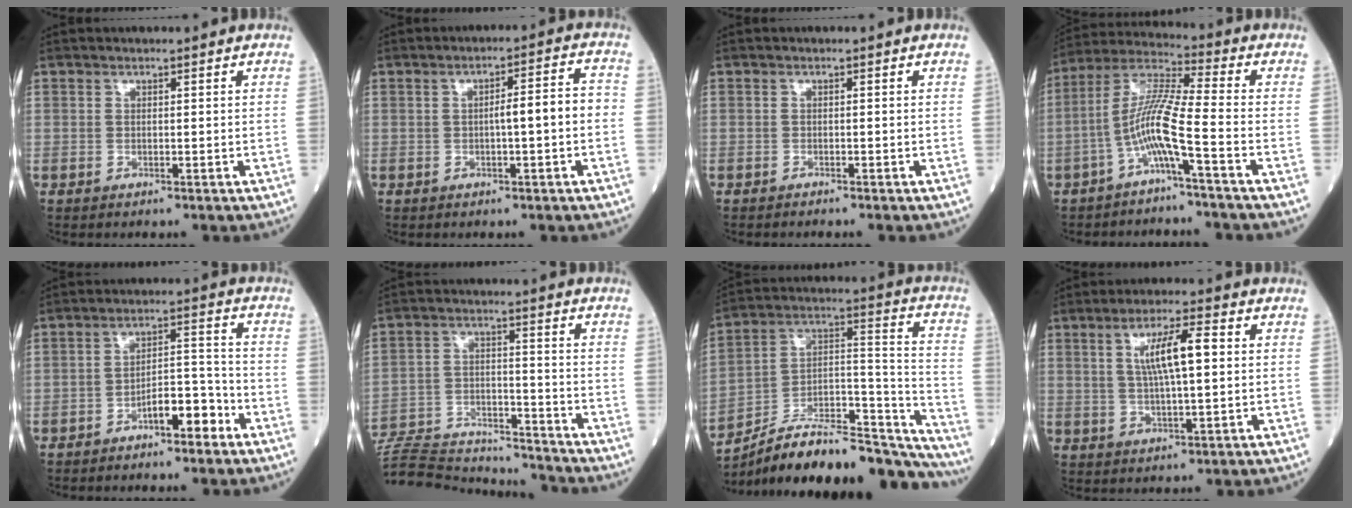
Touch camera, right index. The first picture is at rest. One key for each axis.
{"total": 5.2, "fx": -0.7, "fy": 0.5, "fz": 5.2, "tx": -0.077, "ty": 0.018, "tz": -0.009}
{"total": 0.8, "fx": -0.7, "fy": -0.1, "fz": 0.3, "tx": -0.006, "ty": 0.000, "tz": -0.014}
{"total": 8.9, "fx": -3.6, "fy": -0.5, "fz": 8.2, "tx": -0.169, "ty": 0.014, "tz": -0.076}
{"total": 5.1, "fx": -3.1, "fy": 1.6, "fz": 3.8, "tx": -0.057, "ty": 0.016, "tz": -0.052}
{"total": 20.3, "fx": -19.6, "fy": 2.5, "fz": 4.7, "tx": -0.118, "ty": 0.001, "tz": -0.301}
{"total": 26.3, "fx": -23.3, "fy": 4.6, "fz": 11.1, "tx": -0.129, "ty": 0.038, "tz": -0.362}
{"total": 7.9, "fx": 1.7, "fy": 1.0, "fz": 7.6, "tx": -0.138, "ty": 0.010, "tz": 0.032}